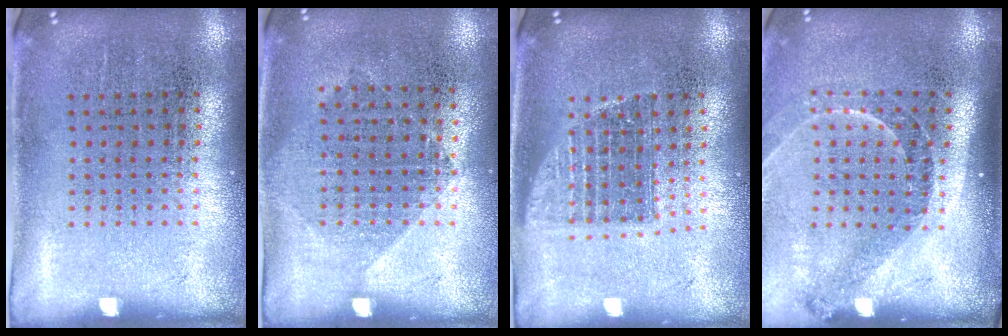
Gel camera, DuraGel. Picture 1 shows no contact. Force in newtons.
{"total": 1.0, "press": 0.9, "slide": 0.5}
{"total": 1.2, "press": 1.0, "slide": 0.7}
{"total": 1.4, "press": 1.3, "slide": 0.7}